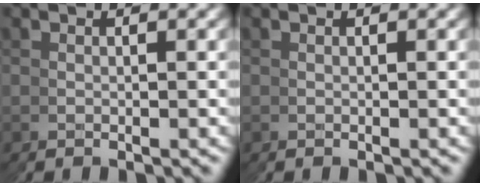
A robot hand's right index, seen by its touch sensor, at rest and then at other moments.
{"total": 0.0}